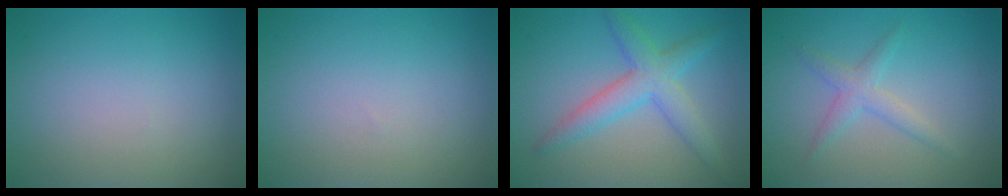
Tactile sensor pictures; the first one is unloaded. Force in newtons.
{"total": 0.0}
{"total": 4.3, "press": 4.3, "slide": 0.1}
{"total": 2.1, "press": 2.1, "slide": 0.1}